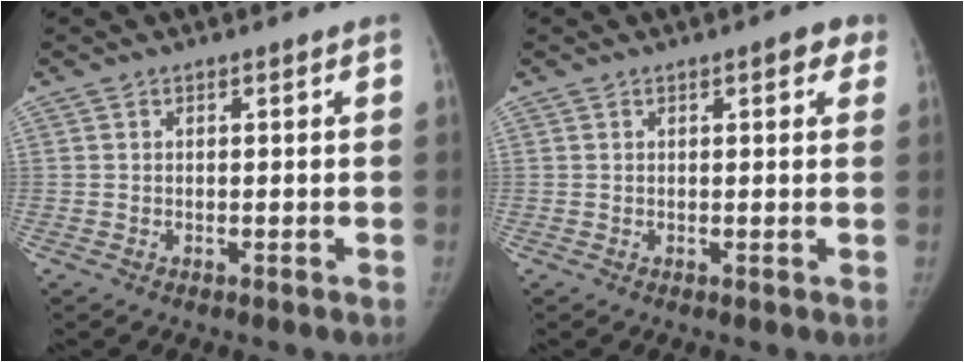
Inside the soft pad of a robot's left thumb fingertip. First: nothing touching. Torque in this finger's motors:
{"motor_torque": [0.21, -0.02, 0.09, -0.23, 0.09]}